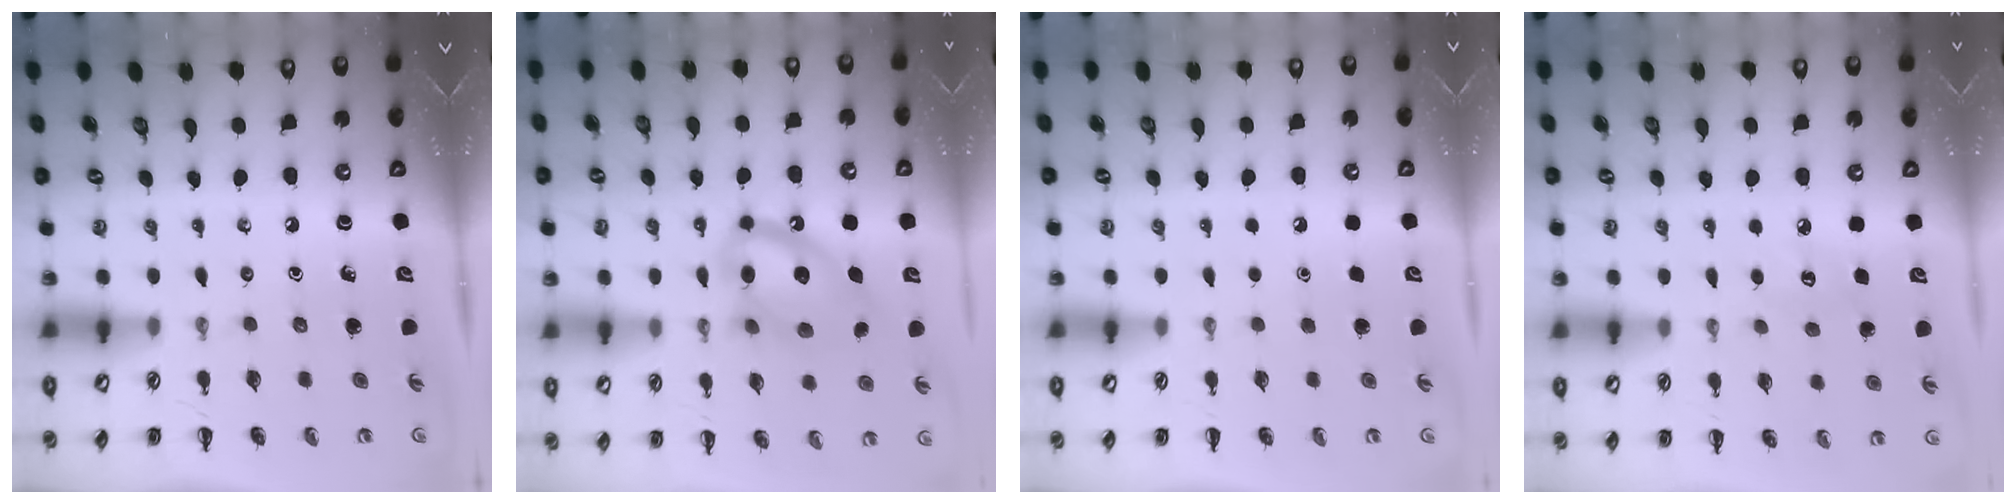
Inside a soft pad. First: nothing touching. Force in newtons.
{"total": 14.7, "press": 14.5, "slide": 2.4}
{"total": 1.6, "press": 1.6, "slide": 0.1}
{"total": 5.9, "press": 5.7, "slide": 1.5}